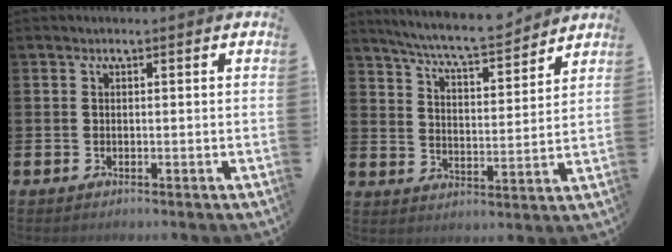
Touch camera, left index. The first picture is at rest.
{"total": 7.4, "force": [7.1, 0.0, 2.2], "torque": [-0.063, -0.047, 0.123]}